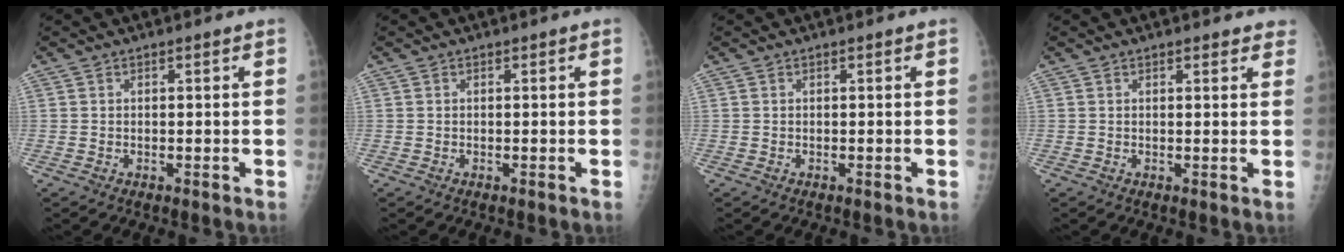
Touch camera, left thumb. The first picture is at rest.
{"total": 0.0}
{"total": 0.0}
{"total": 2.9, "force": [2.4, 1.1, 1.3], "torque": [0.008, -0.002, 0.021]}